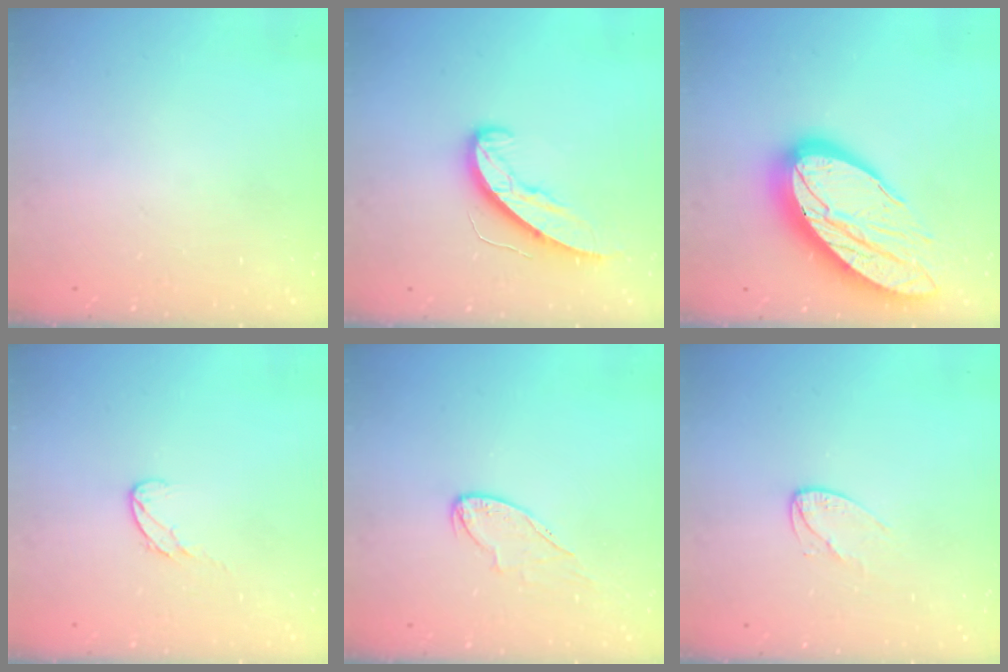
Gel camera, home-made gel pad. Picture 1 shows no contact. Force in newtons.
{"total": 8.5, "press": 8.5, "slide": 0.7}
{"total": 26.8, "press": 26.7, "slide": 2.4}
{"total": 5.9, "press": 5.9, "slide": 0.4}
{"total": 5.9, "press": 5.9, "slide": 0.6}
{"total": 5.3, "press": 5.3, "slide": 0.5}